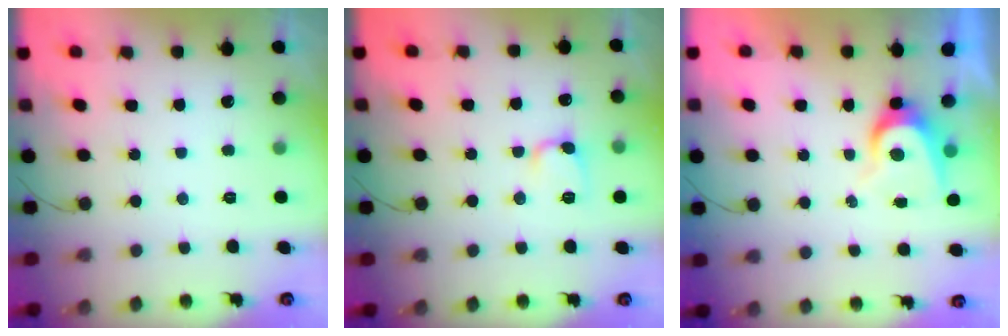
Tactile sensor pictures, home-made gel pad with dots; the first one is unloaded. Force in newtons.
{"total": 5.3, "press": 5.2, "slide": 0.6}
{"total": 6.6, "press": 6.6, "slide": 0.5}